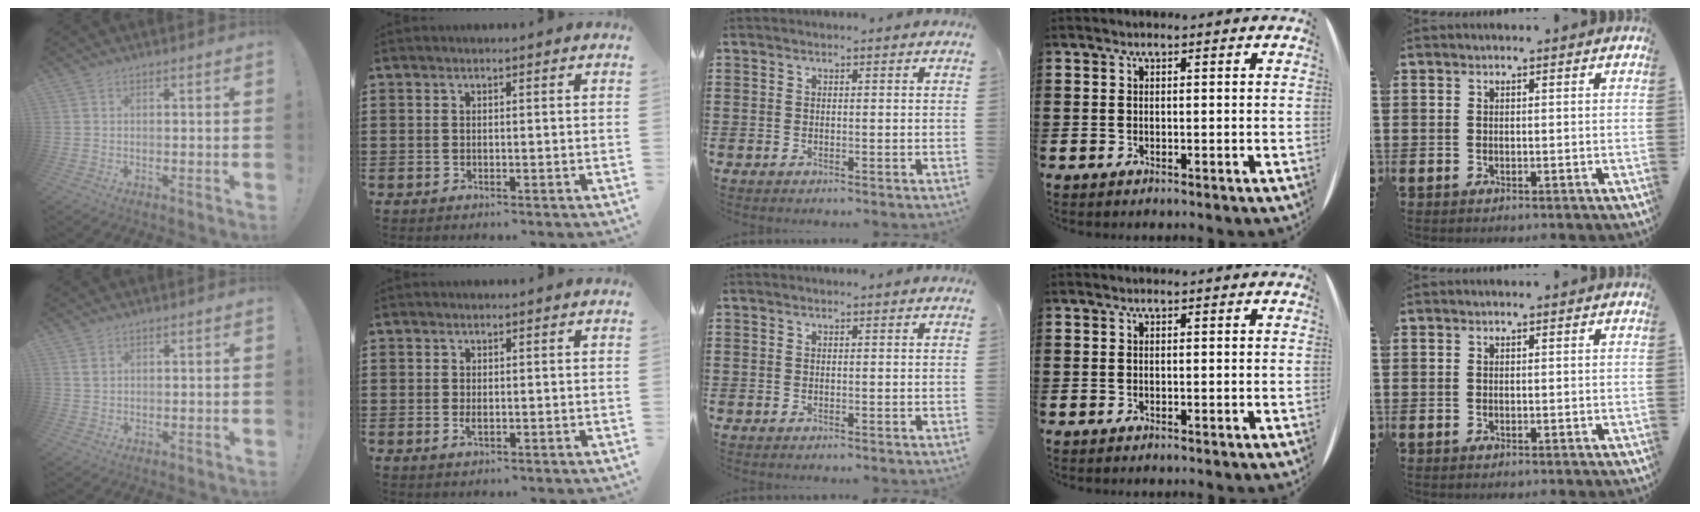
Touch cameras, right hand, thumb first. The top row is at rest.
{"thumb": {"total": 1.9, "force": [1.0, 1.2, 1.0], "torque": [-0.013, -0.001, 0.018]}, "index": {"total": 0.9, "force": [-0.1, 0.5, 0.8], "torque": [-0.016, -0.003, 0.000]}}